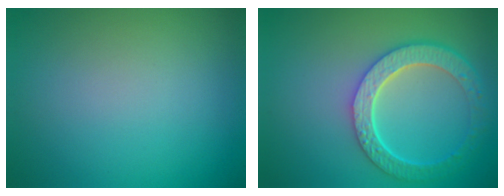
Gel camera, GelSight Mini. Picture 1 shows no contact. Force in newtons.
{"total": 5.8, "press": 4.4, "slide": 3.7}